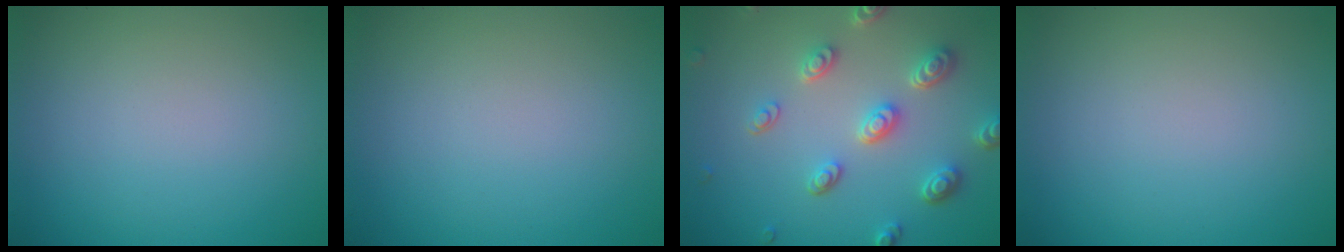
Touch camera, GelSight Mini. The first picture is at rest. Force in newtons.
{"total": 0.0}
{"total": 4.7, "press": 3.8, "slide": 2.8}
{"total": 0.0}